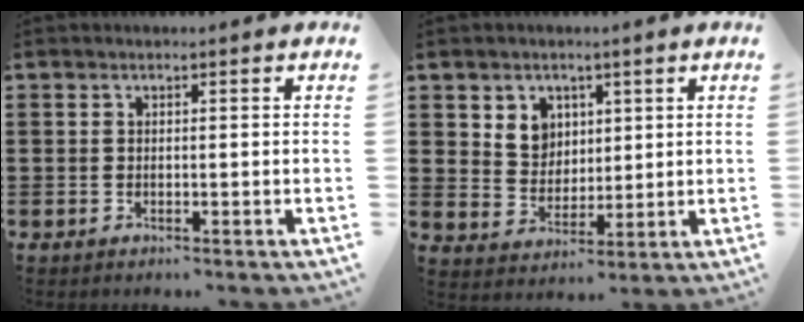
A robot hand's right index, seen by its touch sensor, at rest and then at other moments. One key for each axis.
{"total": 5.3, "fx": 2.4, "fy": 4.5, "fz": 1.2, "tx": -0.039, "ty": 0.011, "tz": 0.042}